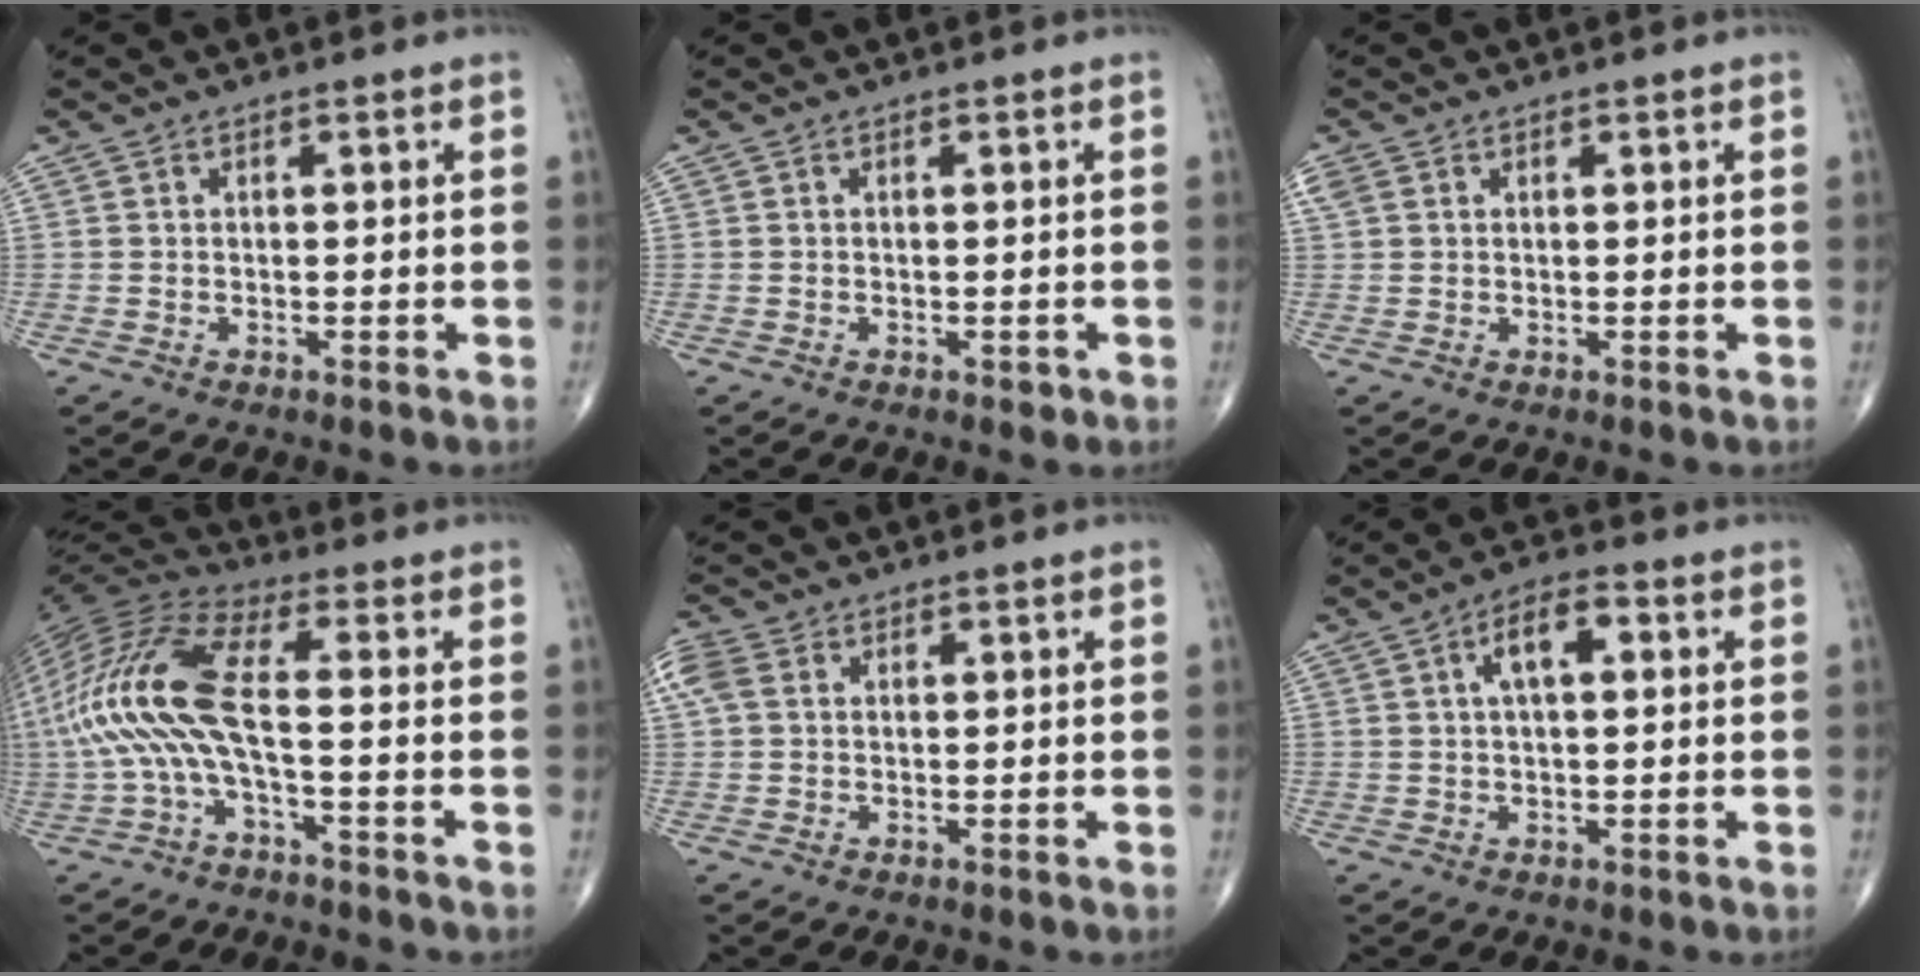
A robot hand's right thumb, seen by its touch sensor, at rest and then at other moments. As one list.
[{"total": 0.9, "force": [-0.3, 0.5, 0.6], "torque": [-0.004, -0.001, -0.003]}, {"total": 2.3, "force": [0.9, 1.8, 1.2], "torque": [-0.037, 0.015, 0.025]}, {"total": 15.9, "force": [-1.9, 4.6, 15.0], "torque": [-0.341, 0.047, -0.045]}, {"total": 4.3, "force": [1.2, 3.2, 2.6], "torque": [-0.078, 0.016, 0.023]}, {"total": 6.4, "force": [1.6, 2.8, 5.5], "torque": [-0.089, 0.013, 0.023]}]